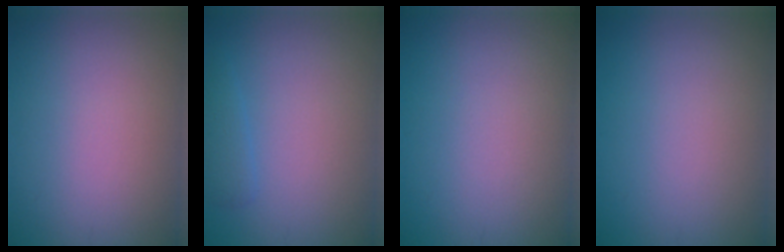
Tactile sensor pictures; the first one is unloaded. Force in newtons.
{"total": 1.4, "press": 1.4, "slide": 0.1}
{"total": 0.0}
{"total": 0.0}